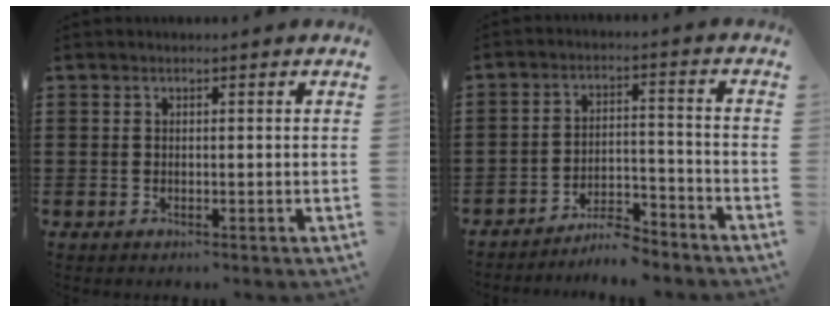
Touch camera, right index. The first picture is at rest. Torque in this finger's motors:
{"motor_torque": [0.01, 0.05, 0.22, 0.05]}